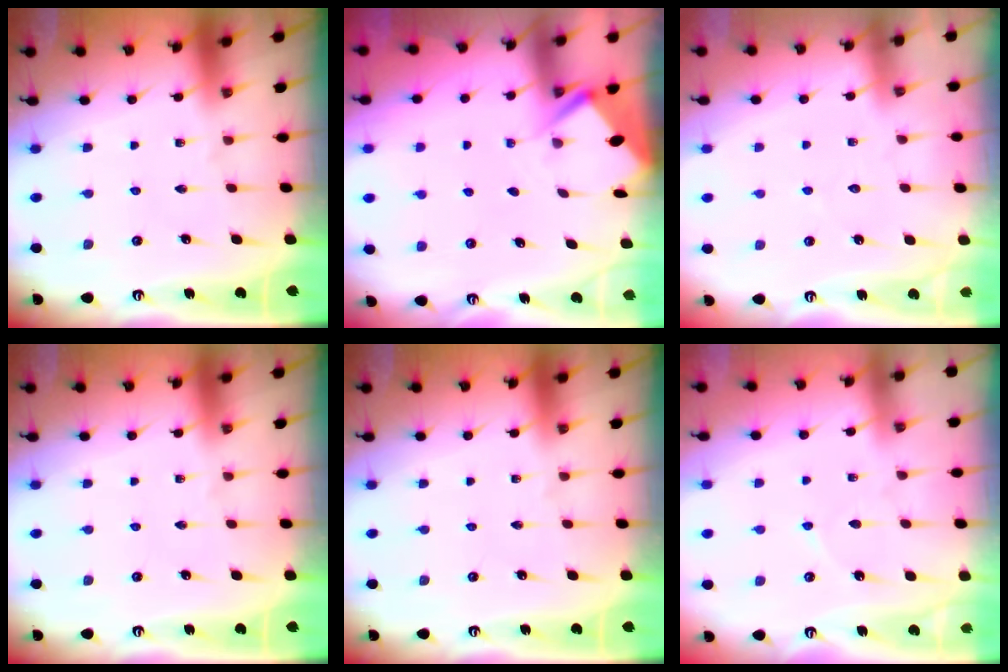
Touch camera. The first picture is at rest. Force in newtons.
{"total": 2.8, "press": 2.8, "slide": 0.3}
{"total": 3.0, "press": 2.9, "slide": 0.3}
{"total": 0.0}
{"total": 0.0}
{"total": 3.3, "press": 3.2, "slide": 0.5}